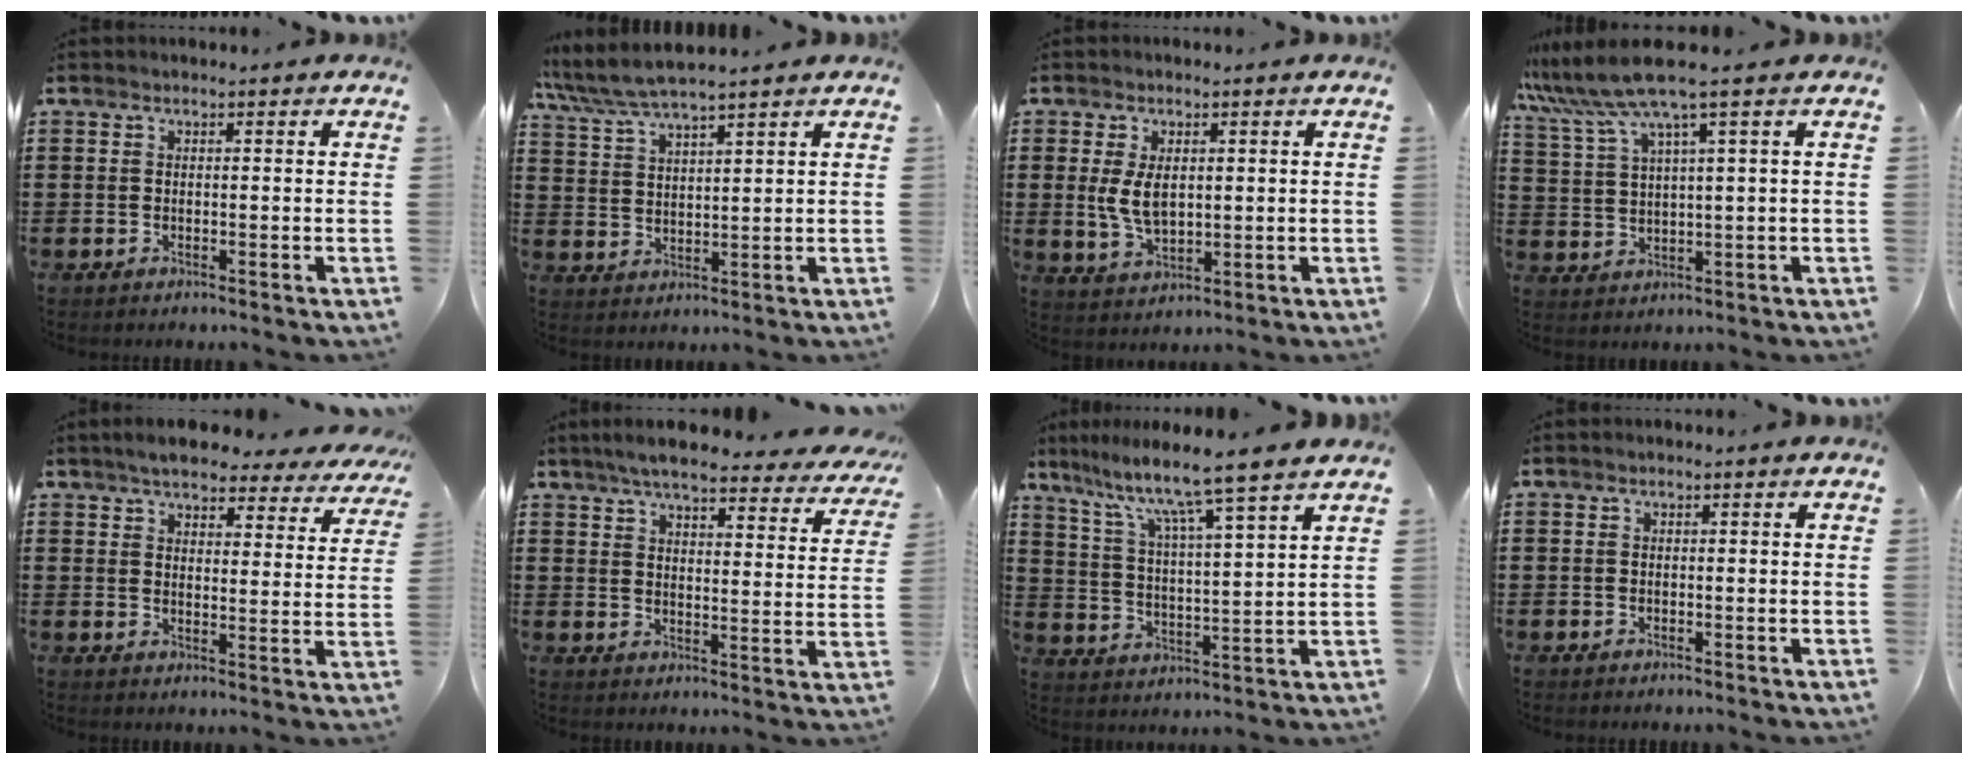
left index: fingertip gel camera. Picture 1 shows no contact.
{"total": 5.0, "force": [4.6, 0.2, 2.0], "torque": [-0.055, -0.019, 0.080]}
{"total": 5.2, "force": [0.7, 3.0, 4.2], "torque": [-0.102, 0.003, 0.009]}
{"total": 7.1, "force": [4.6, -0.2, 5.4], "torque": [-0.134, -0.025, 0.076]}
{"total": 5.3, "force": [5.0, 0.9, 1.5], "torque": [-0.042, -0.022, 0.087]}
{"total": 6.2, "force": [5.6, 0.4, 2.7], "torque": [-0.066, -0.028, 0.094]}
{"total": 8.2, "force": [6.9, -1.0, 4.4], "torque": [-0.114, -0.051, 0.108]}
{"total": 0.0}